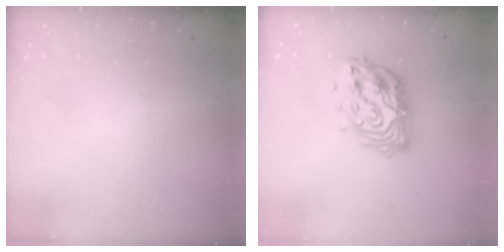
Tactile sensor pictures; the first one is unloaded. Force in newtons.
{"total": 16.8, "press": 16.7, "slide": 1.5}